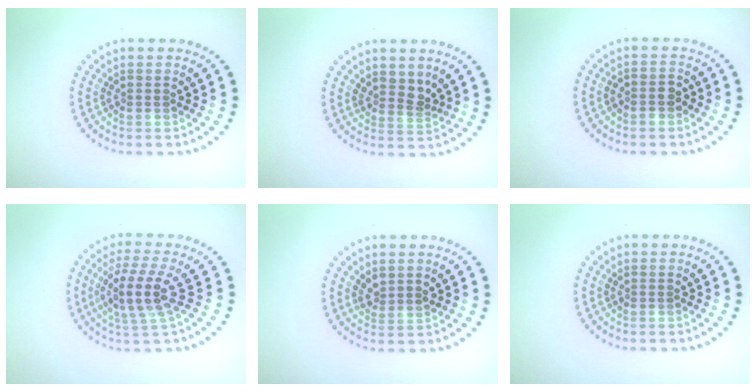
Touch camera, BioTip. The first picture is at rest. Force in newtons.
{"total": 2.0, "press": 1.4, "slide": 1.4}
{"total": 1.7, "press": 1.5, "slide": 0.7}
{"total": 4.0, "press": 3.6, "slide": 1.9}
{"total": 1.3, "press": 1.0, "slide": 0.8}
{"total": 0.0}